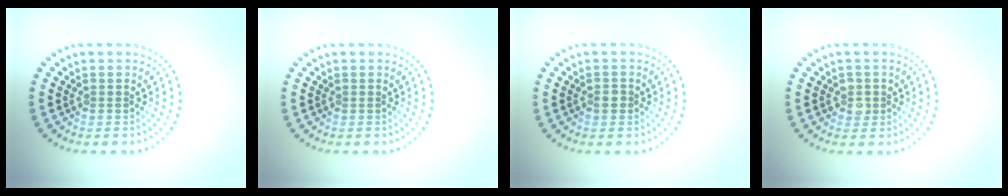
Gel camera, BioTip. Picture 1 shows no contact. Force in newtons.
{"total": 0.0}
{"total": 1.0, "press": 0.9, "slide": 0.3}
{"total": 1.4, "press": 1.3, "slide": 0.6}